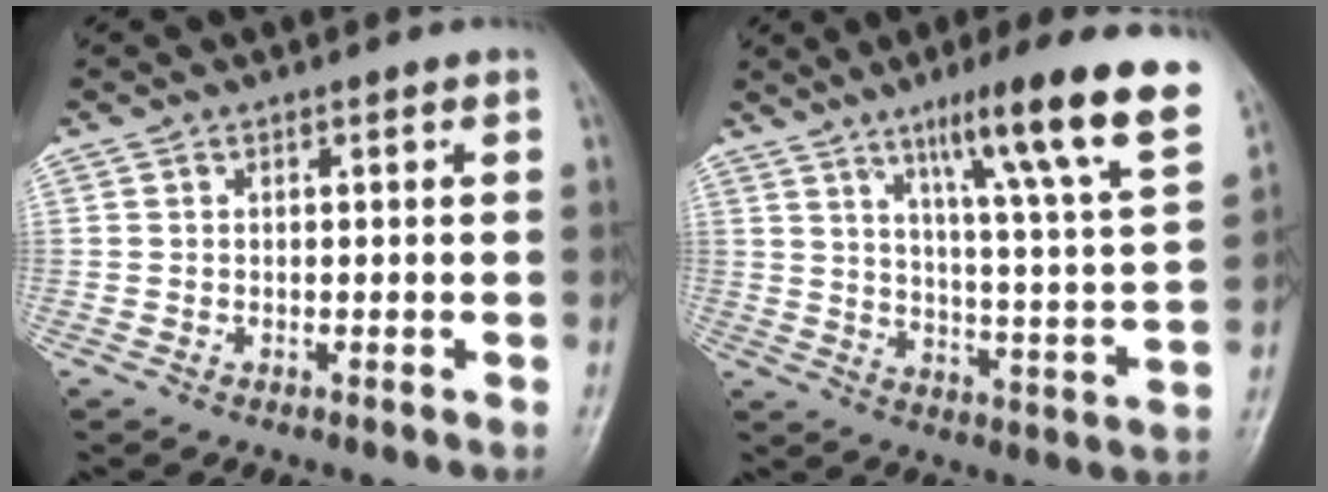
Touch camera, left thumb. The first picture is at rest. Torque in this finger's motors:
{"motor_torque": [0.41, 0.27, 1.52, -1.25, 0.13]}